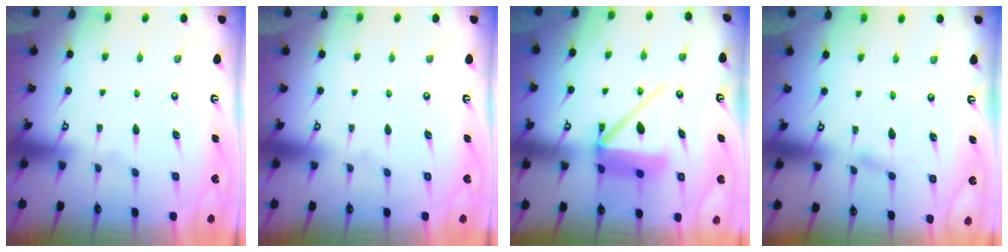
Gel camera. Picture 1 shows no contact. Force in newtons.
{"total": 0.0}
{"total": 13.1, "press": 13.0, "slide": 1.5}
{"total": 3.3, "press": 3.3, "slide": 0.4}